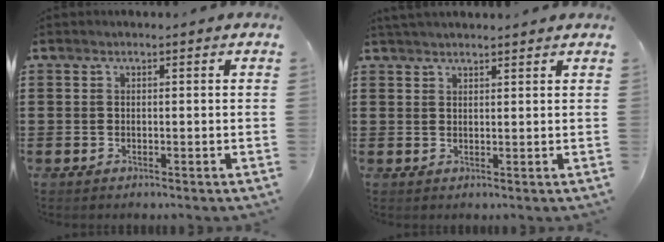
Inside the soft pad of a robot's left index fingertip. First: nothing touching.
{"total": 1.6, "force": [1.6, 0.2, 0.3], "torque": [-0.010, 0.003, 0.030]}